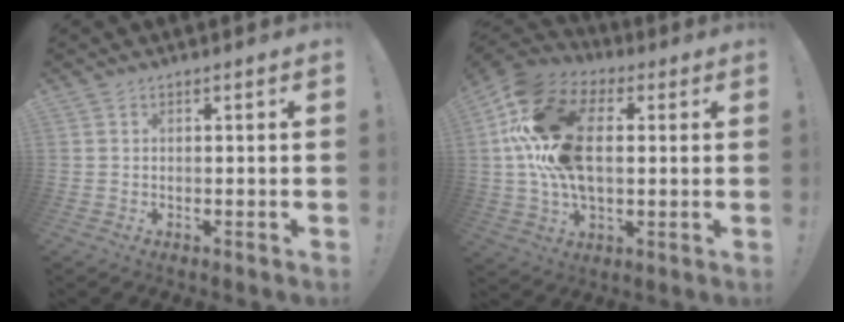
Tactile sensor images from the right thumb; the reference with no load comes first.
{"total": 21.7, "force": [3.3, 13.6, 16.5], "torque": [-0.322, 0.010, 0.057]}